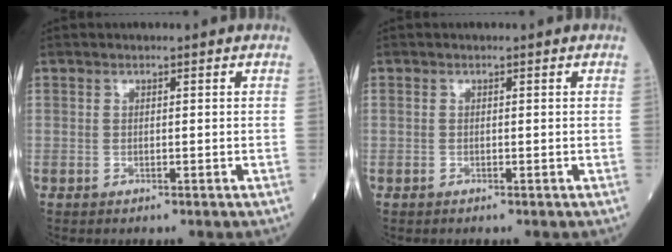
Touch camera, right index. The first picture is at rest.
{"total": 0.0}